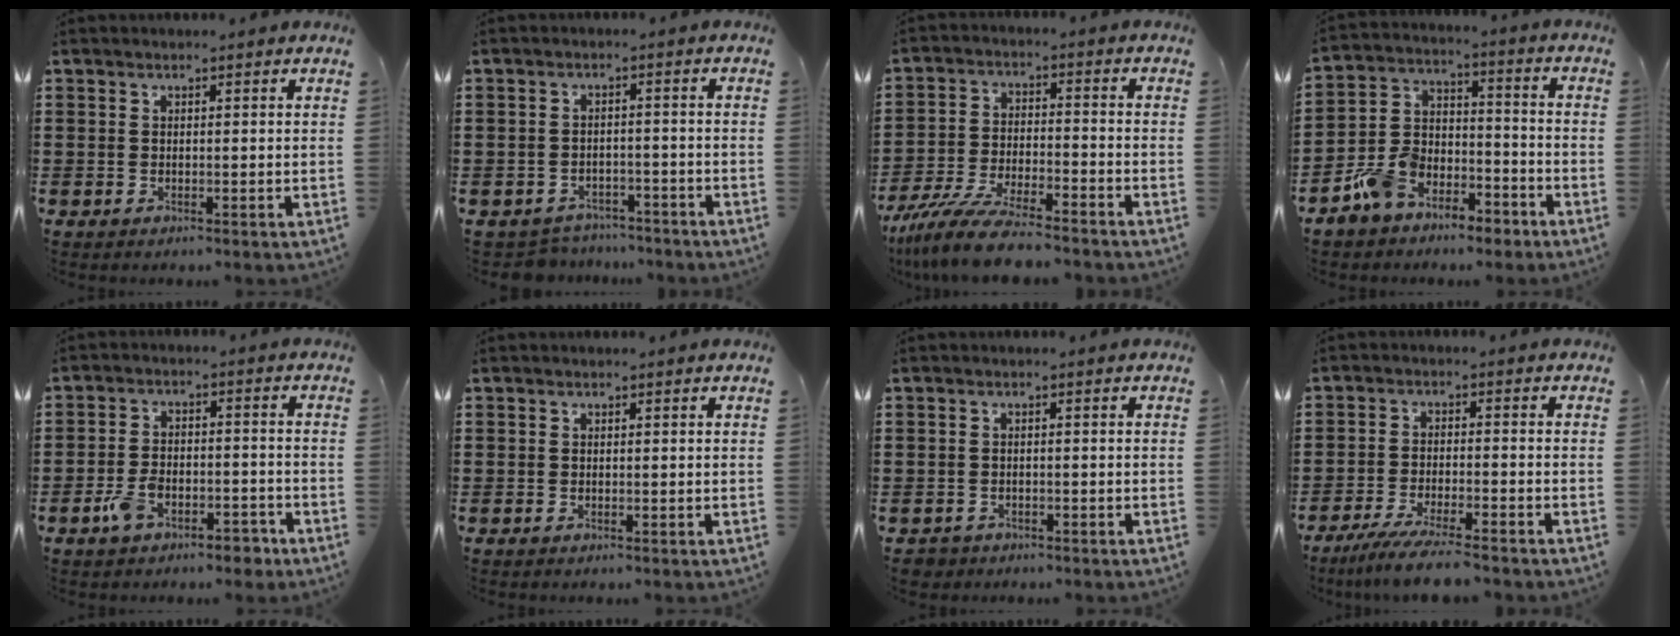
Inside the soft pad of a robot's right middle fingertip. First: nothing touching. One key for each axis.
{"total": 3.1, "fx": -3.0, "fy": 0.7, "fz": -0.3, "tx": -0.004, "ty": 0.001, "tz": -0.067}
{"total": 8.6, "fx": -7.8, "fy": 0.7, "fz": 3.8, "tx": -0.081, "ty": 0.005, "tz": -0.153}
{"total": 8.0, "fx": -6.4, "fy": 4.2, "fz": 2.3, "tx": -0.061, "ty": 0.024, "tz": -0.128}
{"total": 5.9, "fx": -4.2, "fy": 2.4, "fz": 3.4, "tx": -0.072, "ty": 0.011, "tz": -0.080}
{"total": 0.0}
{"total": 1.2, "fx": -1.0, "fy": 0.5, "fz": -0.1, "tx": -0.003, "ty": 0.002, "tz": -0.024}
{"total": 5.7, "fx": -5.0, "fy": 0.0, "fz": 2.7, "tx": -0.062, "ty": -0.019, "tz": -0.097}